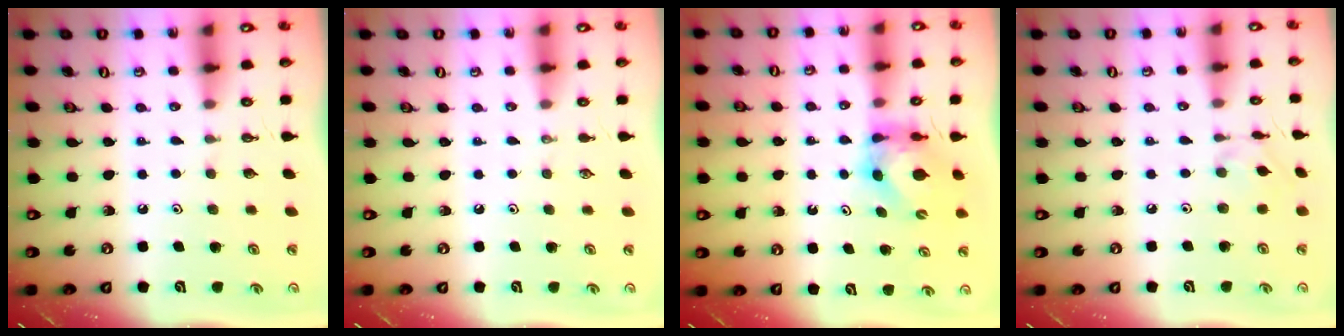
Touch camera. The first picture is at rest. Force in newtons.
{"total": 0.0}
{"total": 5.9, "press": 5.9, "slide": 0.7}
{"total": 2.1, "press": 2.1, "slide": 0.3}